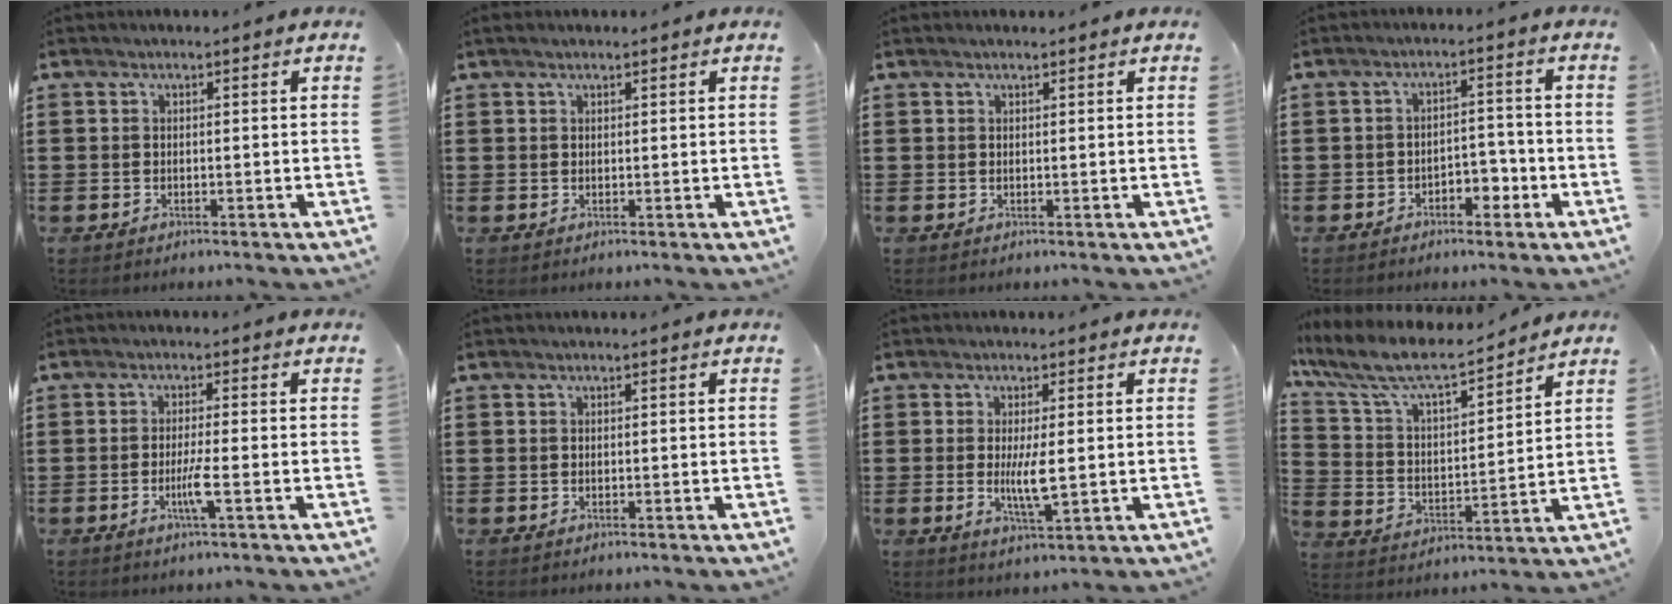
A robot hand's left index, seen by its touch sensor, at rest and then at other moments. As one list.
[{"total": 1.0, "force": [0.7, 0.3, 0.7], "torque": [-0.013, 0.003, 0.012]}, {"total": 0.7, "force": [0.5, 0.1, 0.4], "torque": [-0.008, 0.000, 0.011]}, {"total": 3.3, "force": [-2.3, 1.5, 1.8], "torque": [-0.034, 0.008, -0.048]}, {"total": 3.8, "force": [-1.3, -0.2, 3.6], "torque": [-0.068, -0.011, -0.028]}, {"total": 0.0}, {"total": 5.2, "force": [0.1, 0.9, 5.1], "torque": [-0.098, -0.005, -0.002]}, {"total": 8.8, "force": [7.4, 1.6, 4.5], "torque": [-0.117, -0.042, 0.124]}]